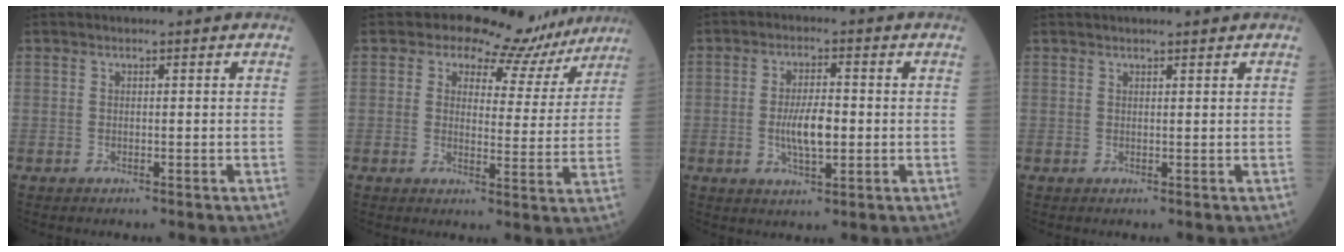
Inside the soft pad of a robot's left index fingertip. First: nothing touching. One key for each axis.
{"total": 11.0, "fx": 9.6, "fy": 5.0, "fz": 1.9, "tx": 0.004, "ty": -0.007, "tz": 0.091}
{"total": 5.3, "fx": -0.6, "fy": 1.8, "fz": 4.9, "tx": -0.091, "ty": 0.000, "tz": -0.011}
{"total": 2.5, "fx": 2.3, "fy": 0.1, "fz": 1.0, "tx": -0.005, "ty": 0.016, "tz": 0.030}